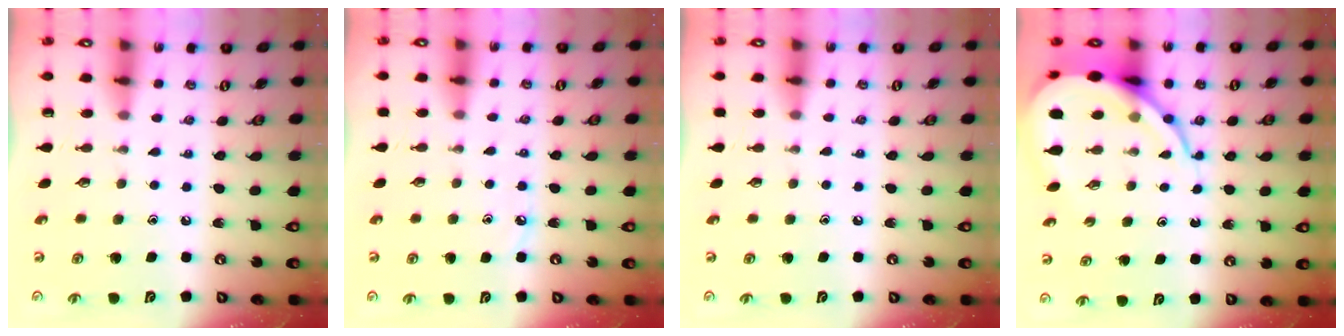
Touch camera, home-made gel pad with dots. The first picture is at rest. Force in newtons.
{"total": 4.0, "press": 3.9, "slide": 0.6}
{"total": 4.0, "press": 4.0, "slide": 0.6}
{"total": 12.6, "press": 12.5, "slide": 1.2}